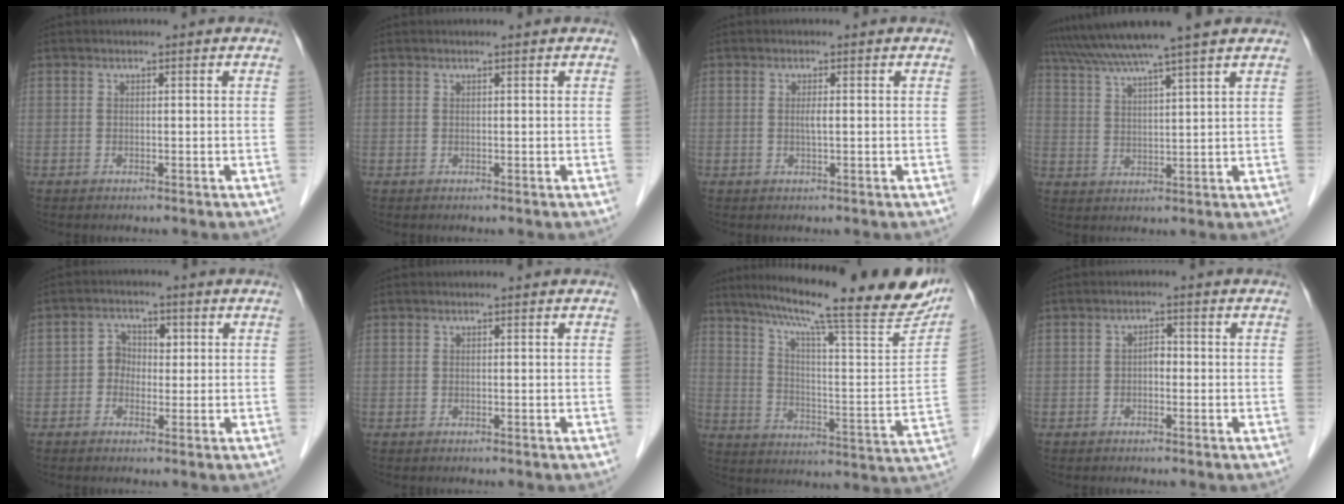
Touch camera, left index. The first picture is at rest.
{"total": 0.0}
{"total": 1.2, "force": [0.0, 0.0, 1.2], "torque": [-0.028, -0.001, 0.000]}
{"total": 10.9, "force": [9.2, -1.4, 5.6], "torque": [-0.102, 0.026, 0.145]}
{"total": 3.4, "force": [-0.2, 3.1, 1.5], "torque": [-0.023, 0.015, -0.009]}
{"total": 0.0}
{"total": 27.3, "force": [22.1, 2.7, 15.7], "torque": [-0.242, -0.033, 0.293]}
{"total": 1.7, "force": [-0.4, 1.0, 1.3], "torque": [-0.017, 0.008, -0.010]}